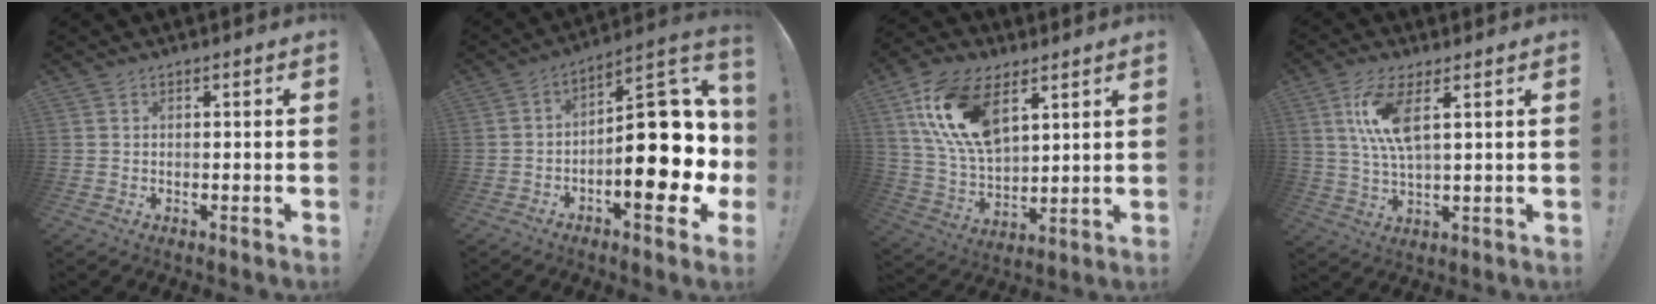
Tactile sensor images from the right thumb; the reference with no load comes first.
{"total": 21.6, "force": [-3.7, 9.7, 18.9], "torque": [-0.240, 0.023, -0.046]}
{"total": 19.1, "force": [9.1, 10.8, 12.9], "torque": [-0.267, -0.034, 0.165]}
{"total": 10.8, "force": [4.0, 3.2, 9.5], "torque": [-0.185, -0.013, 0.067]}